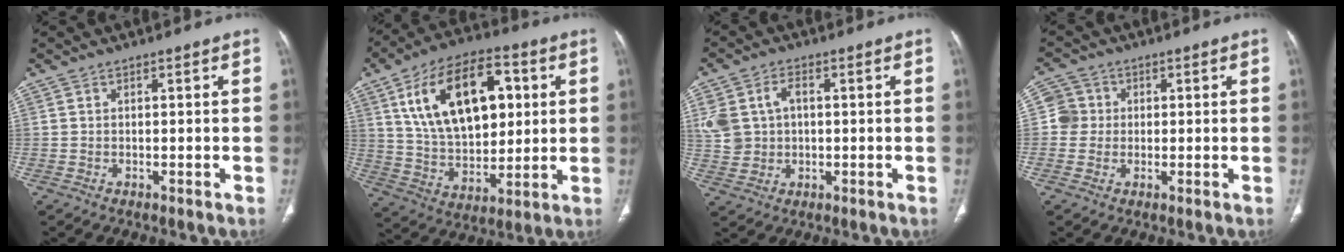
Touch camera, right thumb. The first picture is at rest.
{"total": 22.3, "force": [6.8, 12.6, 17.1], "torque": [-0.254, -0.009, 0.119]}
{"total": 9.5, "force": [1.6, 7.3, 5.9], "torque": [-0.118, 0.013, 0.038]}
{"total": 4.3, "force": [0.3, 4.3, 0.5], "torque": [0.016, 0.008, -0.001]}